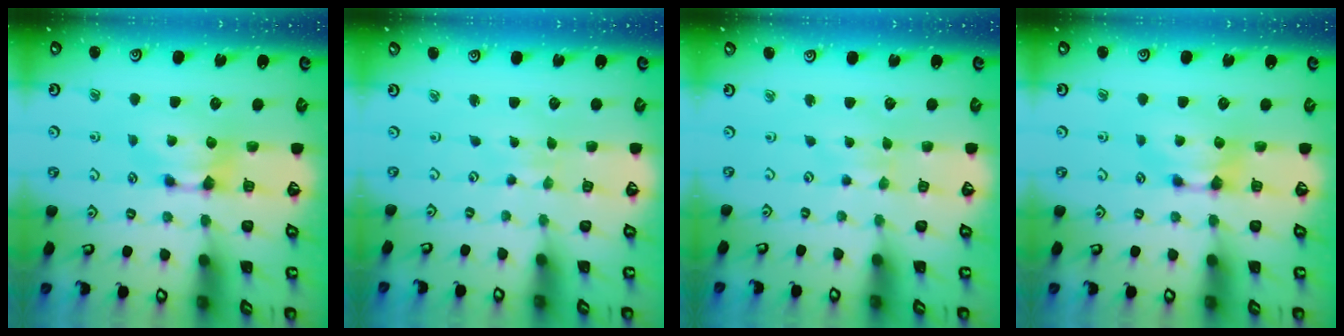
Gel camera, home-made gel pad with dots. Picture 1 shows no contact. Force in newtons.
{"total": 5.0, "press": 5.0, "slide": 0.2}
{"total": 2.4, "press": 2.3, "slide": 0.4}
{"total": 0.0}